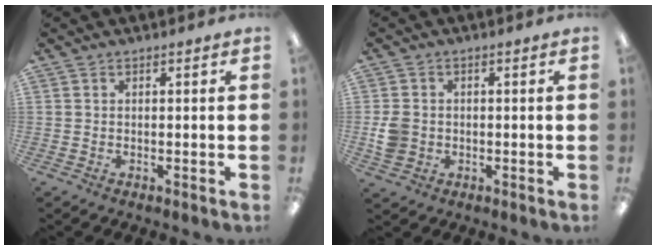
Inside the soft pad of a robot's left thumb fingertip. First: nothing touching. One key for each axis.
{"total": 4.9, "fx": -0.6, "fy": 4.4, "fz": 2.0, "tx": -0.034, "ty": 0.006, "tz": -0.011}